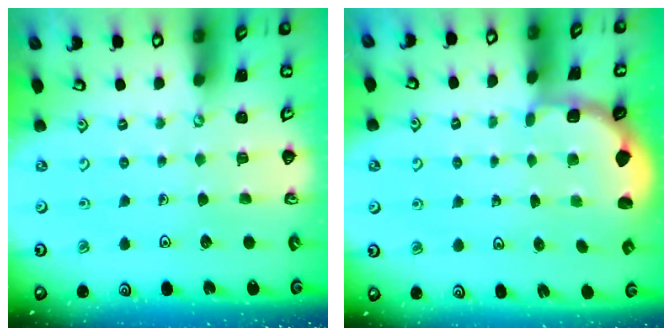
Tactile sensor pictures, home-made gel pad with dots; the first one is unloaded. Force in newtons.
{"total": 1.9, "press": 1.8, "slide": 0.7}